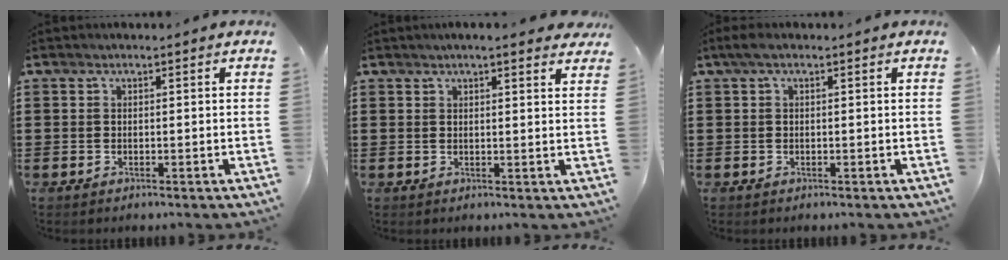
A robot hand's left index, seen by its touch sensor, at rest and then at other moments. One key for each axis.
{"total": 2.6, "fx": 2.3, "fy": 0.1, "fz": 1.3, "tx": -0.031, "ty": 0.000, "tz": 0.042}
{"total": 1.2, "fx": -0.3, "fy": 0.3, "fz": 1.2, "tx": -0.021, "ty": -0.001, "tz": -0.005}